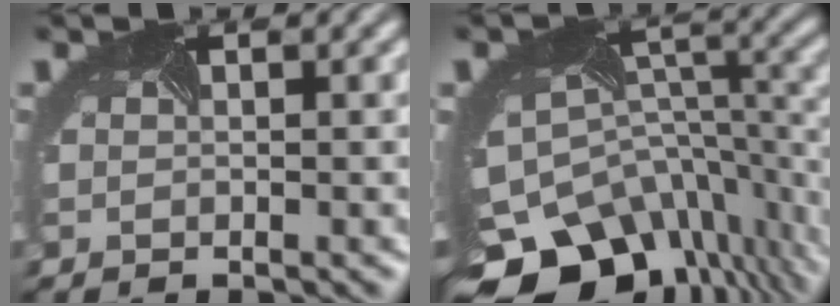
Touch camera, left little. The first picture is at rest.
{"total": 14.1, "force": [-9.7, 8.2, 6.0], "torque": [-0.146, -0.033, -0.125]}